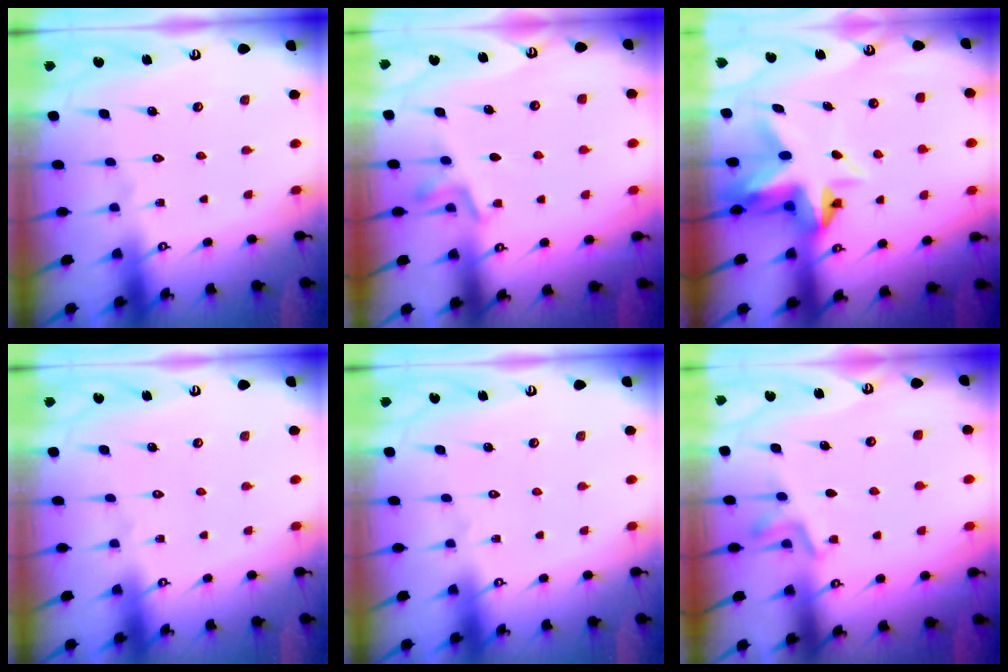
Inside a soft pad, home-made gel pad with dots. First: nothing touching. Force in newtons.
{"total": 4.3, "press": 4.0, "slide": 1.6}
{"total": 6.4, "press": 6.4, "slide": 0.6}
{"total": 0.0}
{"total": 0.0}
{"total": 4.3, "press": 4.0, "slide": 1.6}